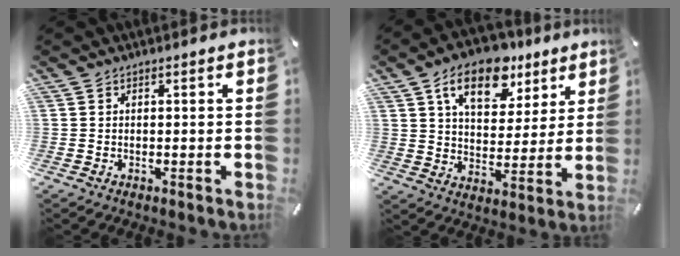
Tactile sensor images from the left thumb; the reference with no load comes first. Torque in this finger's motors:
{"motor_torque": [0.44, 0.54, 1.39, -1.38, 0.37]}